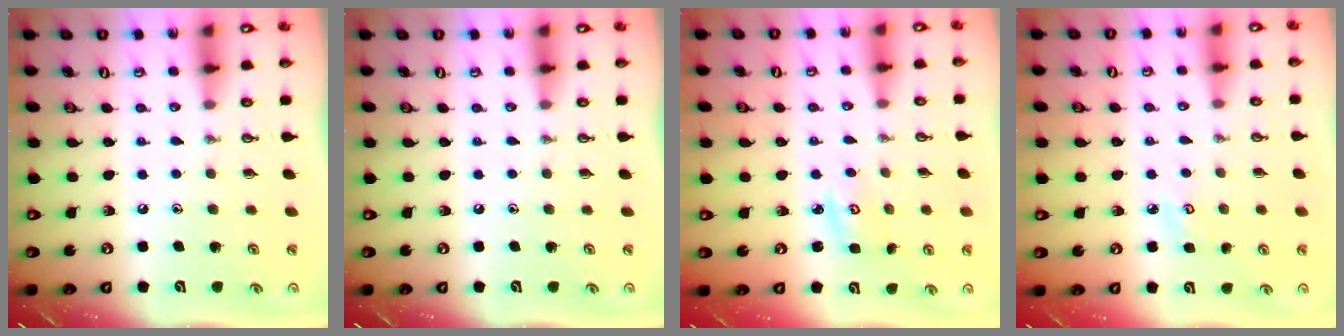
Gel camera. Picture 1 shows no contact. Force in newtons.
{"total": 0.0}
{"total": 3.6, "press": 3.5, "slide": 0.3}
{"total": 4.0, "press": 4.0, "slide": 0.4}